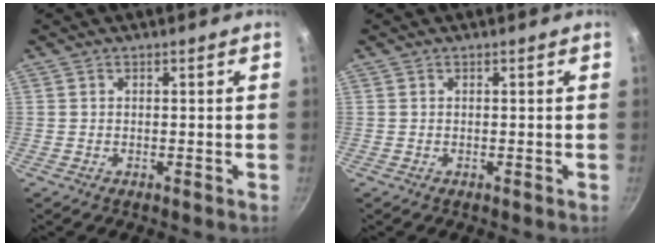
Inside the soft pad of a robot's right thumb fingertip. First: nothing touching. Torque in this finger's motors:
{"motor_torque": [-0.02, 0.00, -0.02, 0.07, 0.01]}